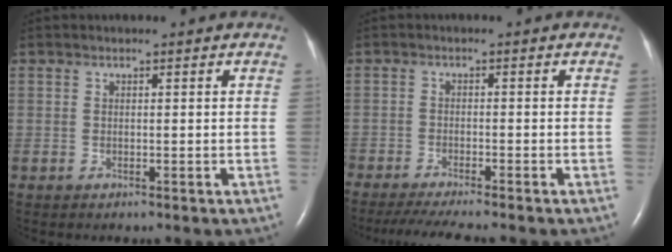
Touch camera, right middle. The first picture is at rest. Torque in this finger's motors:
{"motor_torque": [1.09, -1.06, 0.19, 0.07]}